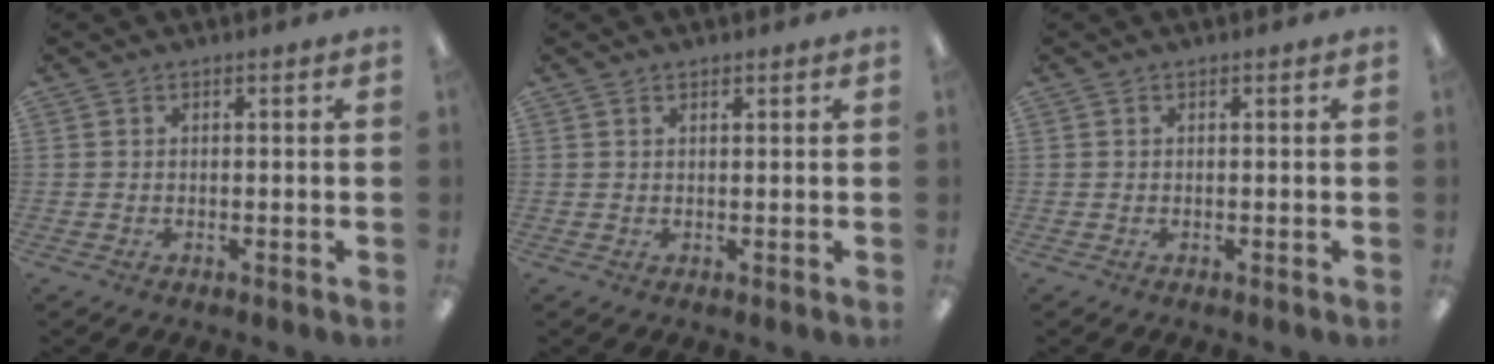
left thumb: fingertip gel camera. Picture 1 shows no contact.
{"total": 0.8, "force": [0.7, 0.3, 0.3], "torque": [-0.005, 0.000, 0.014]}
{"total": 0.0}